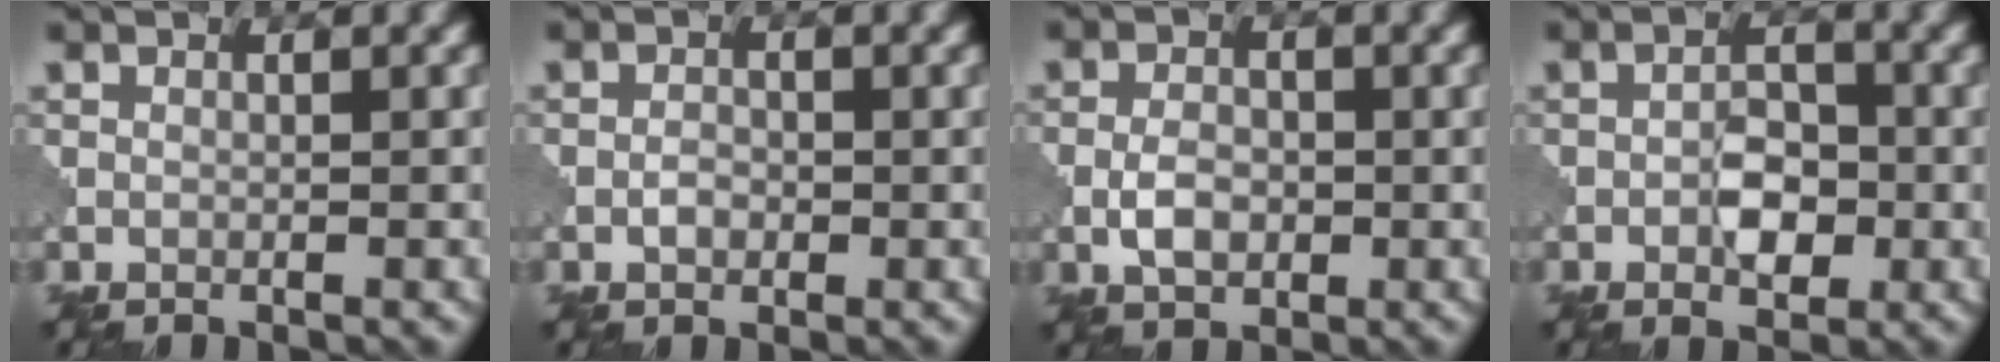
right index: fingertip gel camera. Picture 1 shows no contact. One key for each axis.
{"total": 0.9, "fx": -0.1, "fy": 0.7, "fz": 0.5, "tx": -0.013, "ty": 0.002, "tz": 0.000}
{"total": 2.6, "fx": -0.3, "fy": 1.8, "fz": 1.8, "tx": -0.037, "ty": 0.001, "tz": -0.005}
{"total": 2.8, "fx": -0.5, "fy": 1.6, "fz": 2.2, "tx": -0.036, "ty": 0.005, "tz": -0.003}